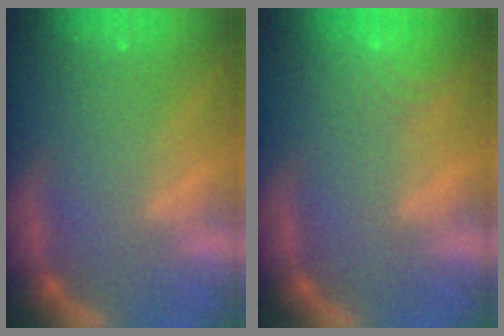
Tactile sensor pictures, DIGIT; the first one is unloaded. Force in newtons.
{"total": 4.5}